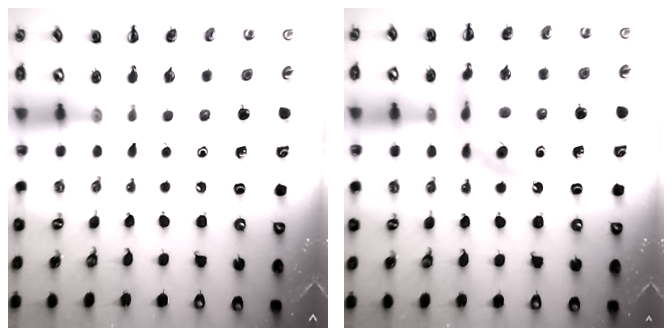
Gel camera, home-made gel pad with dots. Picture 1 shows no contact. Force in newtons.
{"total": 14.4, "press": 14.2, "slide": 2.8}